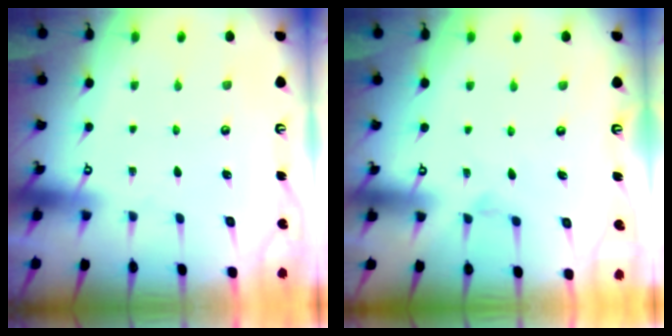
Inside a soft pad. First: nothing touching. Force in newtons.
{"total": 3.1, "press": 3.1, "slide": 0.6}